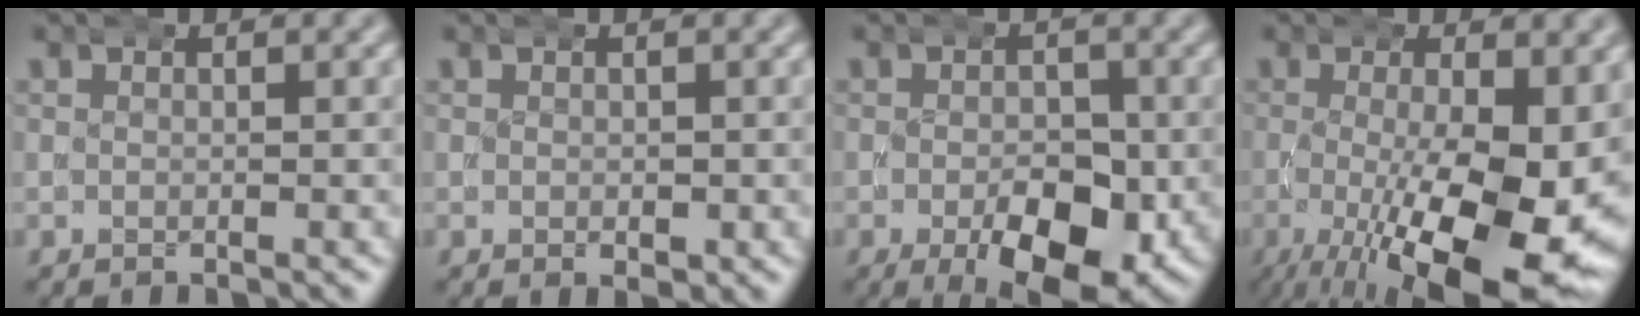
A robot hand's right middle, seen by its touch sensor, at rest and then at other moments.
{"total": 1.2, "force": [-0.3, 0.7, 0.9], "torque": [-0.012, -0.007, -0.002]}
{"total": 9.2, "force": [-3.4, 4.6, 7.1], "torque": [-0.106, -0.032, -0.038]}
{"total": 12.7, "force": [-3.3, 4.3, 11.4], "torque": [-0.170, -0.035, -0.032]}